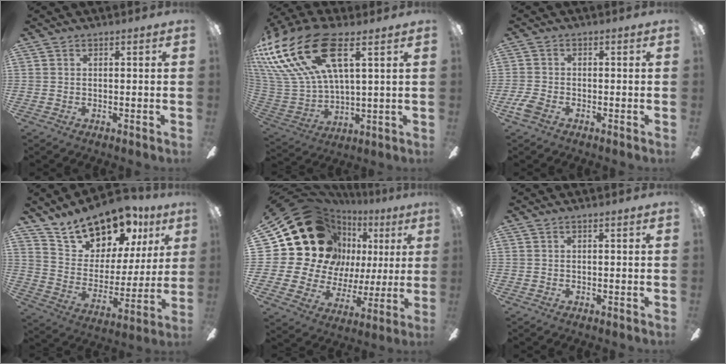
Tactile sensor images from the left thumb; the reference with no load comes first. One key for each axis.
{"total": 24.9, "fx": 12.5, "fy": 10.8, "fz": 18.5, "tx": -0.409, "ty": -0.060, "tz": 0.220}
{"total": 3.4, "fx": -1.7, "fy": 2.0, "fz": 2.2, "tx": -0.052, "ty": 0.003, "tz": -0.034}
{"total": 17.7, "fx": 14.5, "fy": 8.4, "fz": 5.6, "tx": -0.108, "ty": -0.100, "tz": 0.265}
{"total": 23.9, "fx": 9.9, "fy": 18.2, "fz": 11.8, "tx": -0.233, "ty": -0.069, "tz": 0.217}
{"total": 0.0}